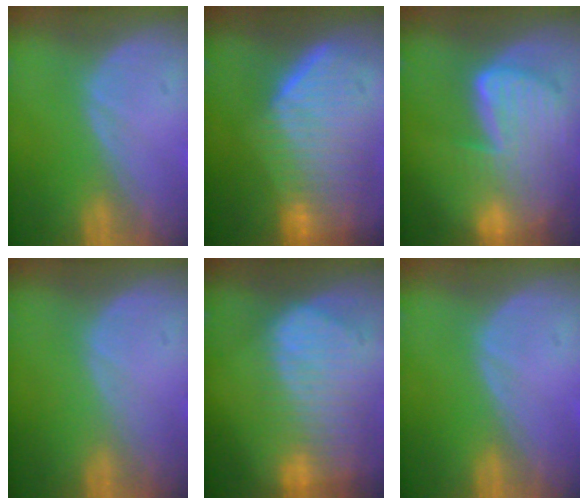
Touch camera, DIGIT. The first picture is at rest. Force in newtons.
{"total": 10.0, "press": 9.0, "slide": 4.4}
{"total": 9.7, "press": 8.2, "slide": 5.3}
{"total": 0.0}
{"total": 10.5, "press": 9.0, "slide": 5.5}
{"total": 0.0}